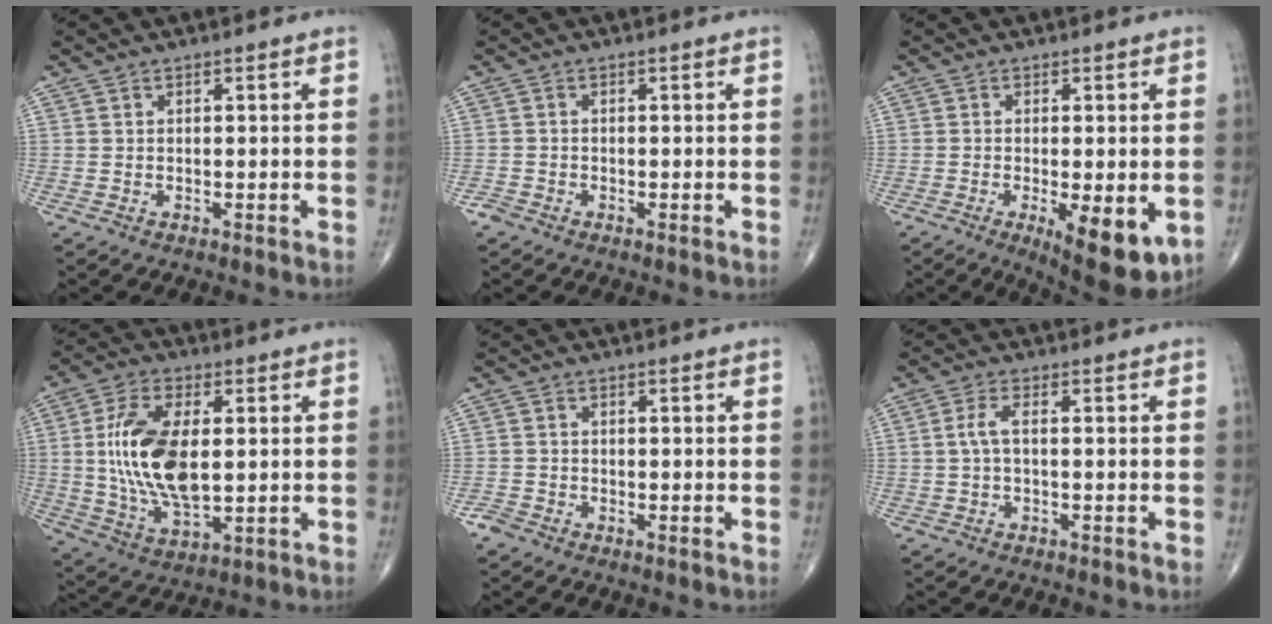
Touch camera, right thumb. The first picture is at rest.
{"total": 1.2, "force": [-0.9, 0.6, 0.5], "torque": [-0.009, -0.001, -0.023]}
{"total": 11.3, "force": [-3.6, 4.0, 10.0], "torque": [-0.134, -0.020, -0.044]}
{"total": 16.4, "force": [1.3, 8.2, 14.1], "torque": [-0.276, -0.010, 0.031]}
{"total": 1.8, "force": [-1.5, 0.9, 0.4], "torque": [-0.010, -0.001, -0.033]}
{"total": 2.9, "force": [-0.2, 0.9, 2.7], "torque": [-0.063, 0.007, -0.006]}